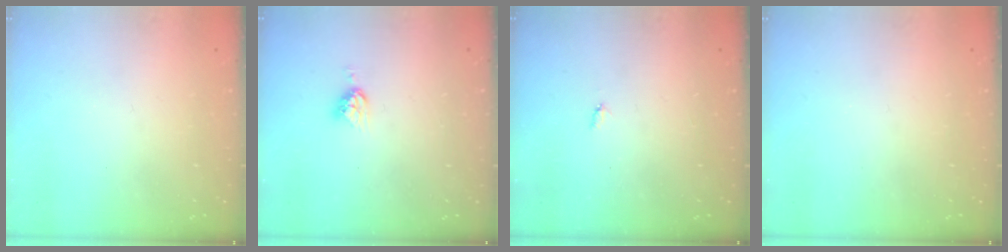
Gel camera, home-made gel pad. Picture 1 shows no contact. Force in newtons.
{"total": 4.5, "press": 4.4, "slide": 0.5}
{"total": 3.1, "press": 3.1, "slide": 0.4}
{"total": 0.0}